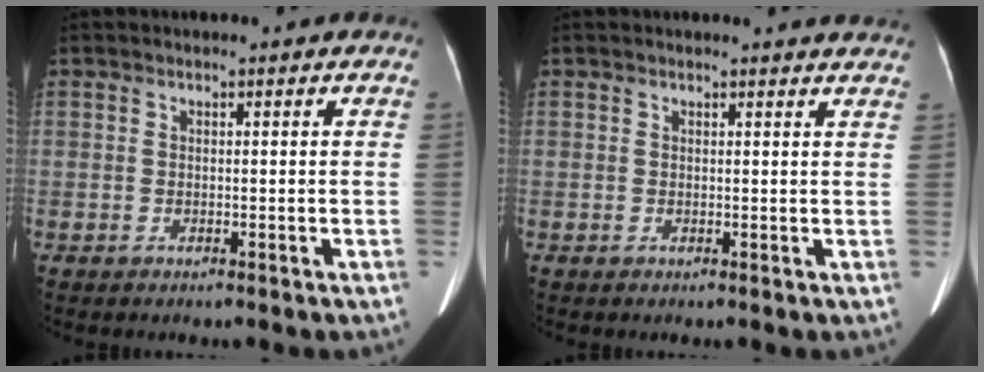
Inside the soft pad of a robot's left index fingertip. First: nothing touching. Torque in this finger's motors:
{"motor_torque": [0.73, -1.41, 0.01, 0.02]}